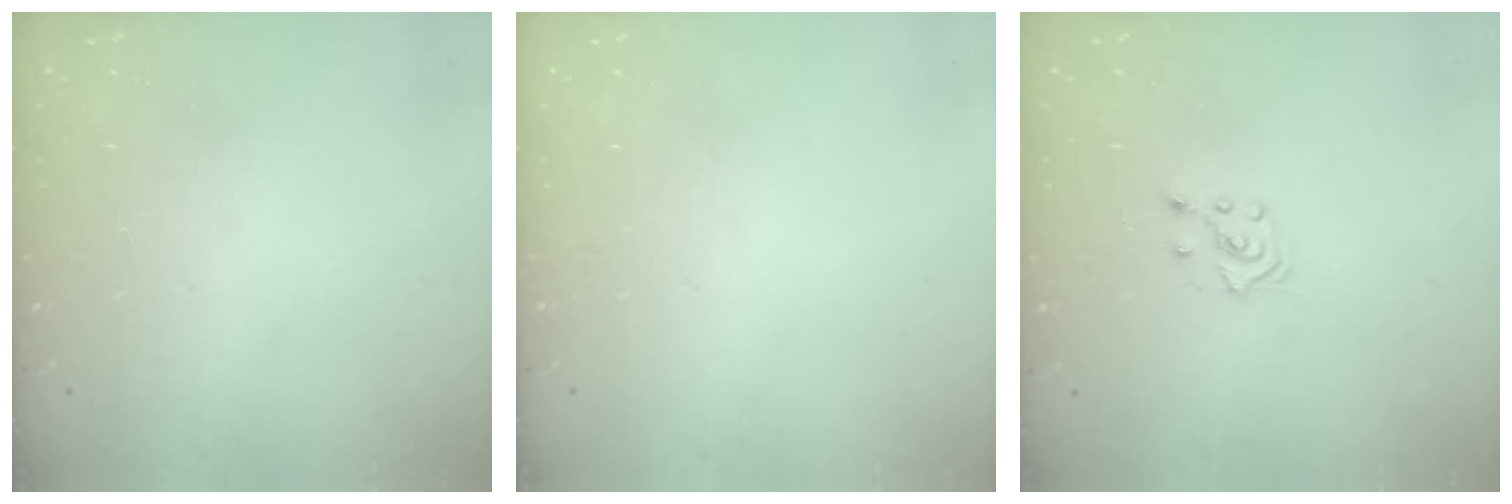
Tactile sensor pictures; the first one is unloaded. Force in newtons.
{"total": 0.0}
{"total": 3.0, "press": 2.9, "slide": 0.7}